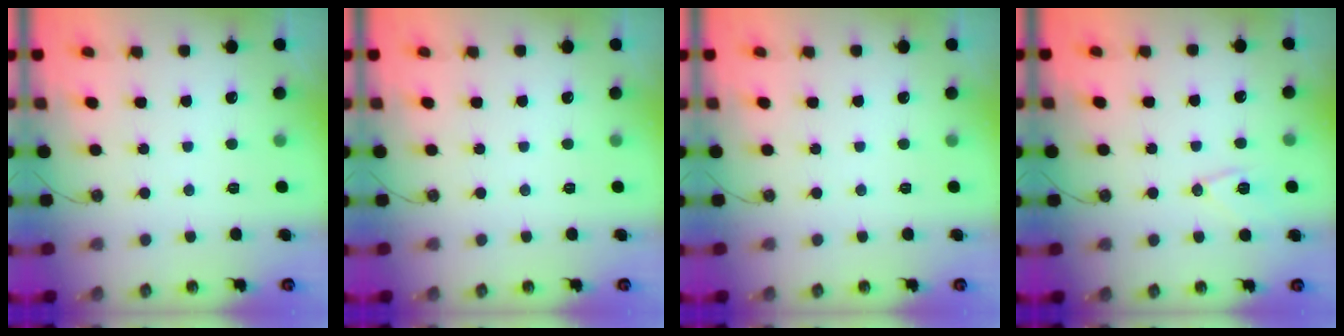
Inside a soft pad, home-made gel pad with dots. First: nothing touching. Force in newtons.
{"total": 0.0}
{"total": 0.0}
{"total": 9.5, "press": 9.5, "slide": 0.7}